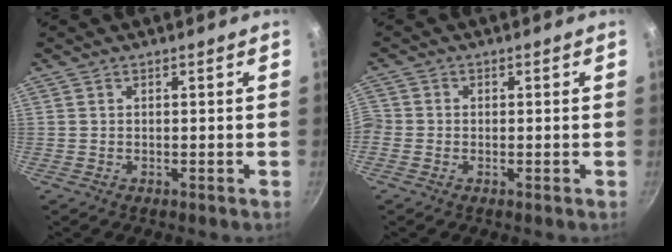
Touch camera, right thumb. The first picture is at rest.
{"total": 2.2, "force": [-0.9, 1.8, 0.7], "torque": [-0.014, 0.004, -0.026]}